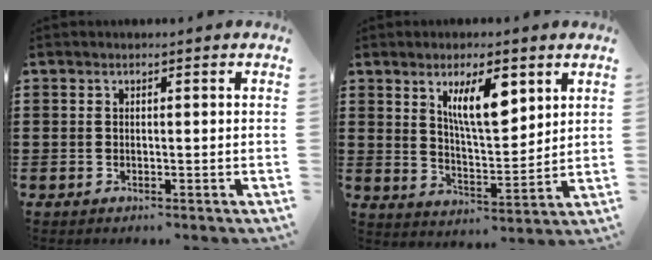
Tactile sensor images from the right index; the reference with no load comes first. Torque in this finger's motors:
{"motor_torque": [0.63, 0.45, 0.72, 0.16]}